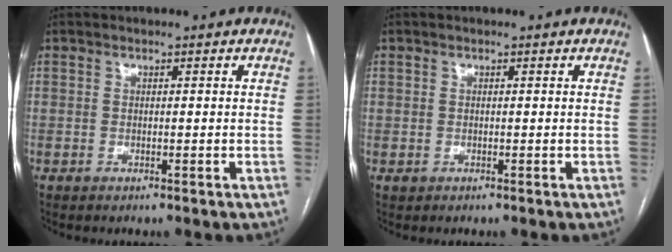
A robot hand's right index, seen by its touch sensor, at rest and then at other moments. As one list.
[{"total": 0.7, "force": [0.0, 0.7, 0.0], "torque": [0.001, 0.004, 0.000]}]